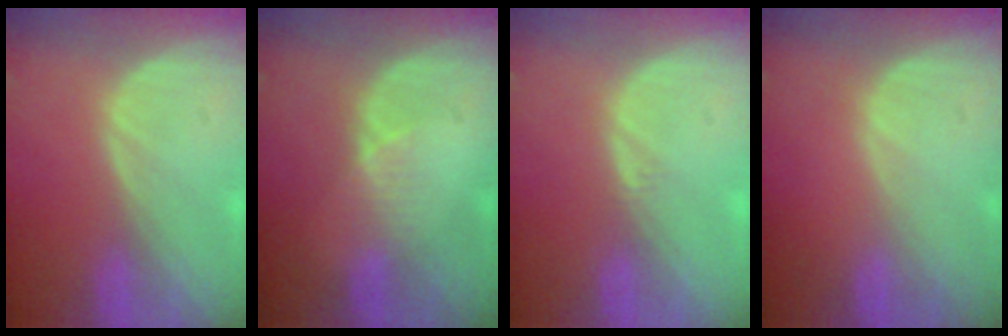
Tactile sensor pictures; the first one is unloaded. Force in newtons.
{"total": 2.3, "press": 1.8, "slide": 1.4}
{"total": 0.5, "press": 0.5, "slide": 0.2}
{"total": 0.0}